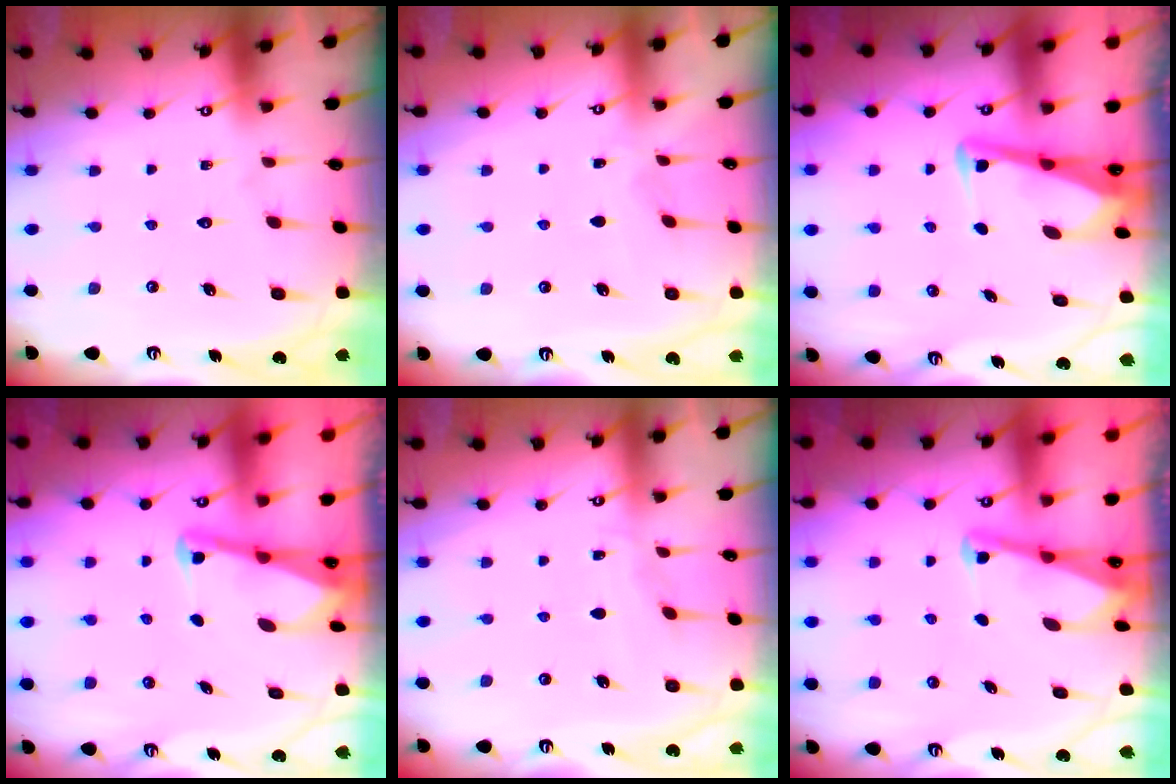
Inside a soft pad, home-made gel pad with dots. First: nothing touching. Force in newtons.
{"total": 3.7, "press": 3.7, "slide": 0.4}
{"total": 3.6, "press": 3.5, "slide": 0.9}
{"total": 2.1, "press": 2.0, "slide": 0.3}
{"total": 2.7, "press": 2.7, "slide": 0.4}
{"total": 2.0, "press": 2.0, "slide": 0.4}